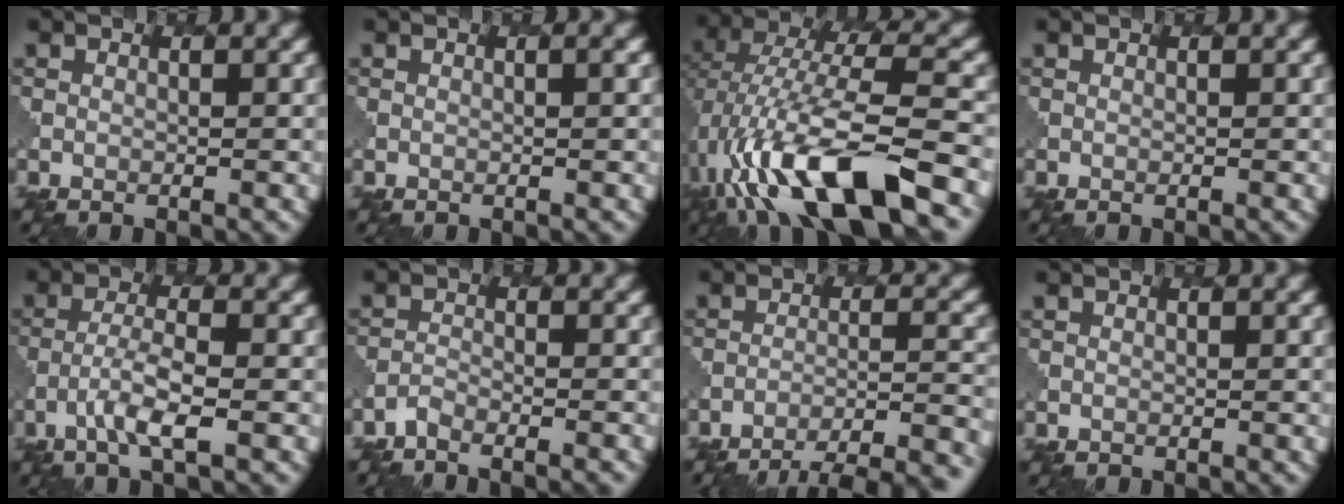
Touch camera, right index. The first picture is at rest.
{"total": 0.8, "force": [0.2, 0.3, 0.8], "torque": [-0.005, 0.000, -0.002]}
{"total": 11.9, "force": [-4.8, 3.6, 10.3], "torque": [-0.196, 0.009, -0.082]}
{"total": 0.0}
{"total": 3.3, "force": [-1.4, 0.6, 2.9], "torque": [-0.059, 0.004, -0.031]}
{"total": 1.7, "force": [-1.6, 0.3, 0.2], "torque": [-0.001, -0.002, -0.037]}
{"total": 10.4, "force": [-9.3, 2.4, 3.9], "torque": [-0.050, 0.000, -0.109]}
{"total": 0.0}